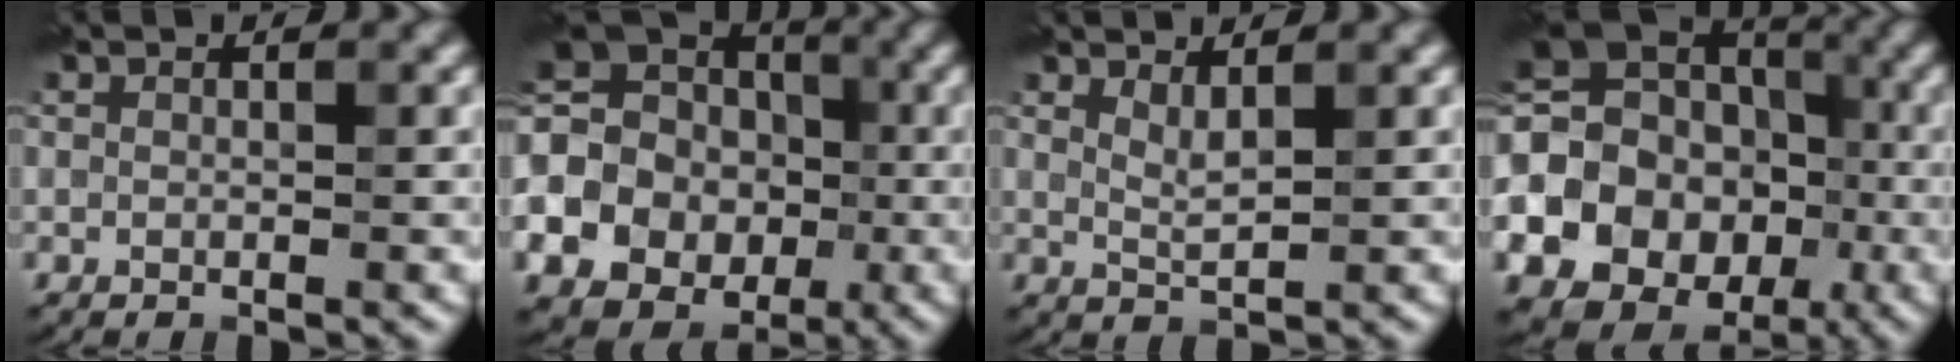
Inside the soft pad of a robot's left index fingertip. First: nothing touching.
{"total": 21.8, "force": [-4.6, 19.7, 8.0], "torque": [-0.195, -0.015, -0.118]}
{"total": 1.7, "force": [1.1, 0.4, 1.2], "torque": [-0.024, -0.004, 0.021]}
{"total": 23.9, "force": [-6.3, 21.6, 8.3], "torque": [-0.191, -0.008, -0.144]}